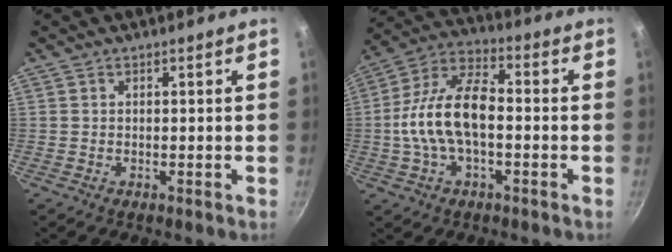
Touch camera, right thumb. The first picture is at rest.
{"total": 14.7, "force": [-1.6, 7.5, 12.5], "torque": [-0.221, 0.041, -0.044]}